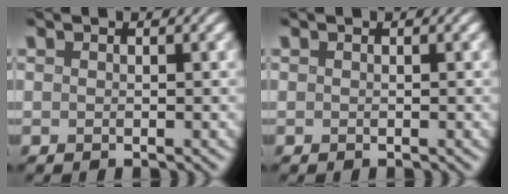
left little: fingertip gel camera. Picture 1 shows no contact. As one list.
[{"total": 0.0}]